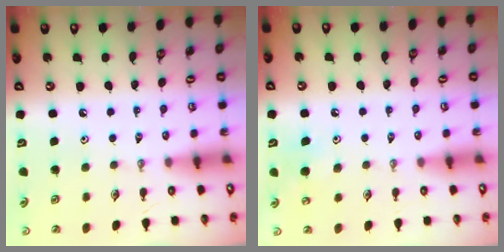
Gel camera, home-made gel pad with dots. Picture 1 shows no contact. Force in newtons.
{"total": 8.8, "press": 8.6, "slide": 1.5}